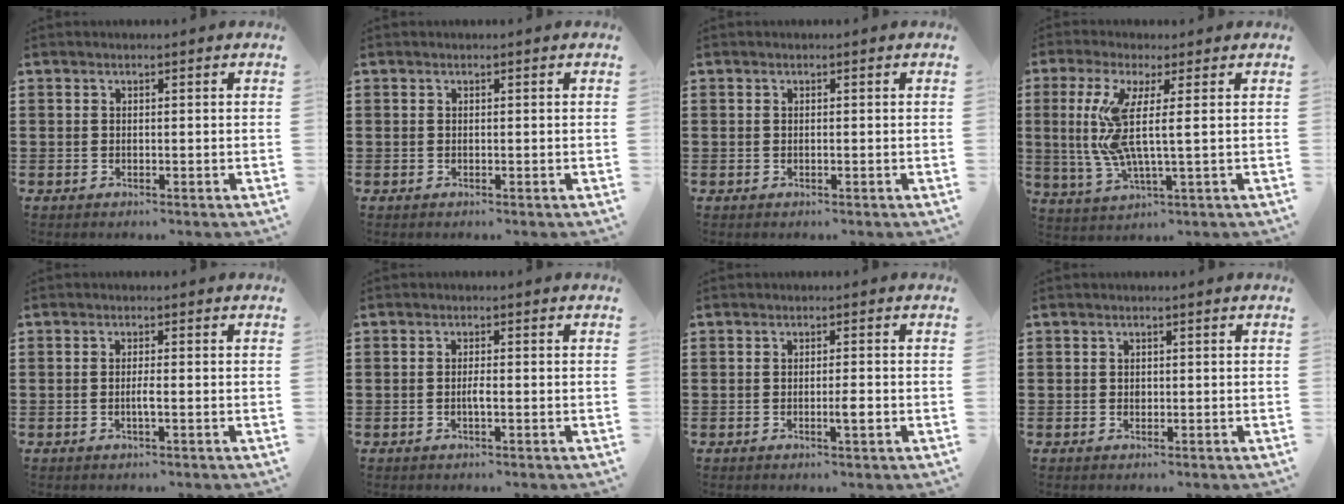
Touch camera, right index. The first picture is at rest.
{"total": 0.0}
{"total": 0.0}
{"total": 8.3, "force": [1.1, 0.9, 8.2], "torque": [-0.193, -0.023, 0.010]}
{"total": 1.8, "force": [-0.5, 0.0, 1.7], "torque": [-0.032, -0.001, -0.011]}
{"total": 1.5, "force": [-0.5, 0.2, 1.4], "torque": [-0.035, -0.005, -0.011]}
{"total": 2.4, "force": [-0.8, 0.2, 2.3], "torque": [-0.037, -0.002, -0.014]}
{"total": 0.7, "force": [0.1, 0.6, 0.3], "torque": [-0.008, 0.002, 0.002]}